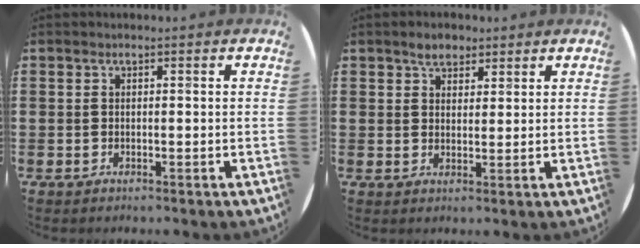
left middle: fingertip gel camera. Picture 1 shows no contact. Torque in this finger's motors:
{"motor_torque": [0.47, -0.40, 0.04, 0.01]}